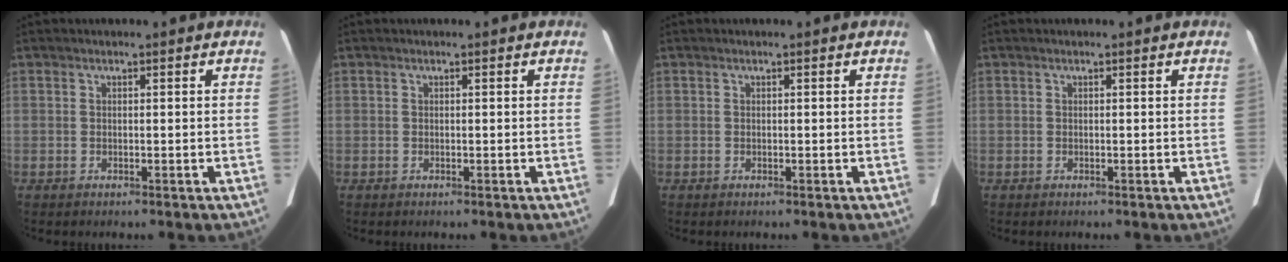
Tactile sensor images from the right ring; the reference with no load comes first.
{"total": 0.0}
{"total": 0.0}
{"total": 0.0}